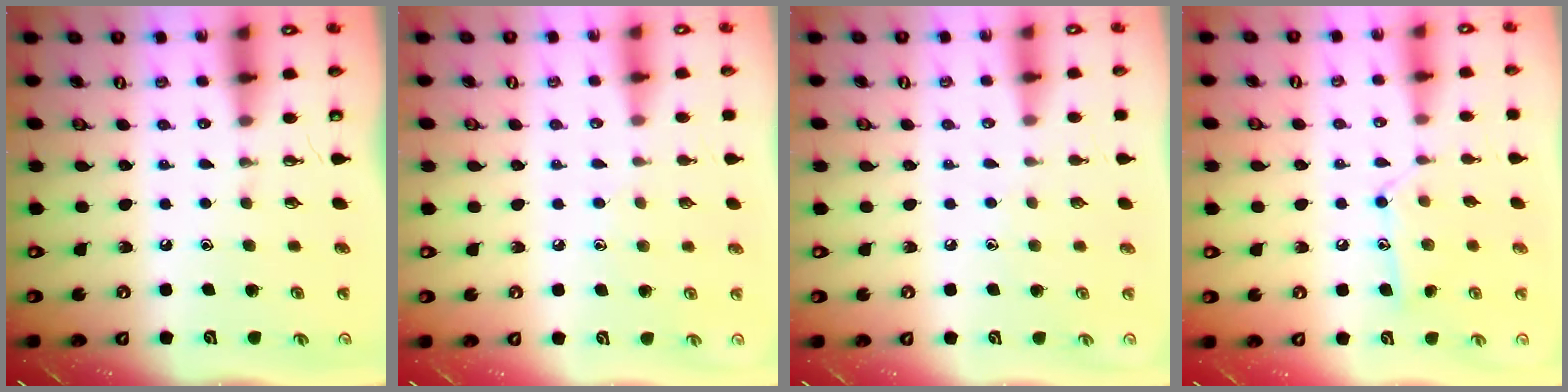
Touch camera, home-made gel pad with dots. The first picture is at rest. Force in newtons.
{"total": 5.2, "press": 5.2, "slide": 0.6}
{"total": 3.2, "press": 3.1, "slide": 0.4}
{"total": 10.9, "press": 10.8, "slide": 0.6}